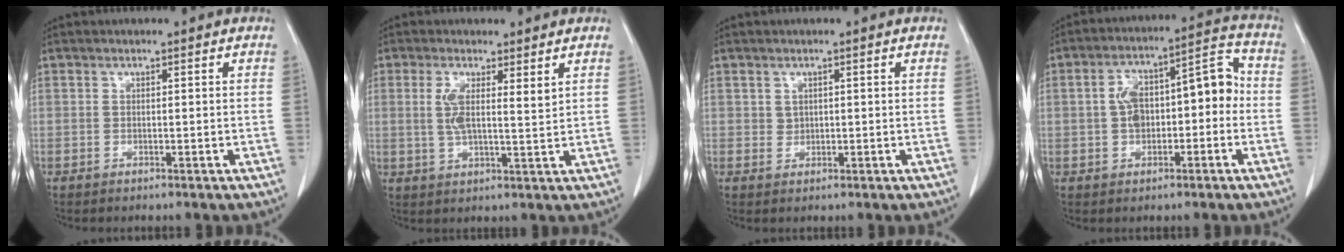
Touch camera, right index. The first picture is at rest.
{"total": 5.8, "force": [2.1, 1.5, 5.2], "torque": [-0.100, 0.003, 0.040]}
{"total": 1.6, "force": [0.4, 1.5, 0.7], "torque": [-0.012, 0.004, 0.013]}
{"total": 12.4, "force": [-0.6, 5.9, 10.9], "torque": [-0.175, 0.054, -0.007]}